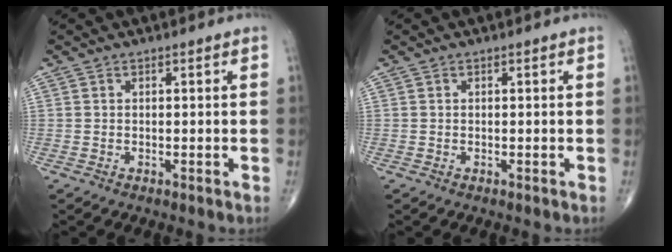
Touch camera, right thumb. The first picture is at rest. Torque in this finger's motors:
{"motor_torque": [-0.16, 0.04, 0.00, -0.07, 0.03]}